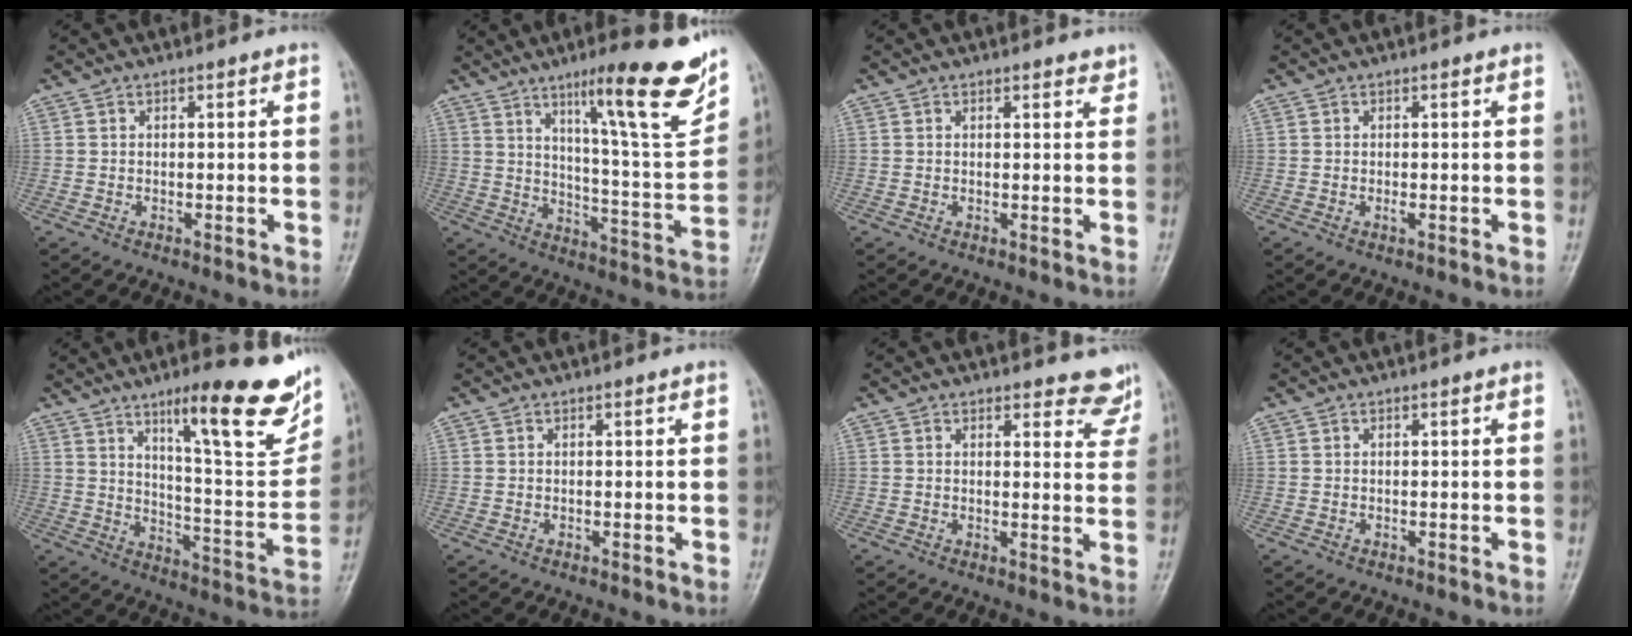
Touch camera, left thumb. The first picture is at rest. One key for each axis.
{"total": 19.7, "fx": 11.7, "fy": 2.9, "fz": 15.6, "tx": -0.192, "ty": -0.062, "tz": 0.178}
{"total": 1.5, "fx": 1.3, "fy": 0.5, "fz": 0.6, "tx": 0.000, "ty": -0.008, "tz": 0.014}
{"total": 0.8, "fx": -0.1, "fy": 0.4, "fz": 0.7, "tx": -0.011, "ty": -0.002, "tz": -0.002}
{"total": 21.2, "fx": 12.0, "fy": 4.8, "fz": 16.7, "tx": -0.192, "ty": -0.057, "tz": 0.180}
{"total": 0.0}
{"total": 5.8, "fx": 5.4, "fy": 1.9, "fz": 0.7, "tx": 0.025, "ty": -0.039, "tz": 0.042}
{"total": 0.0}